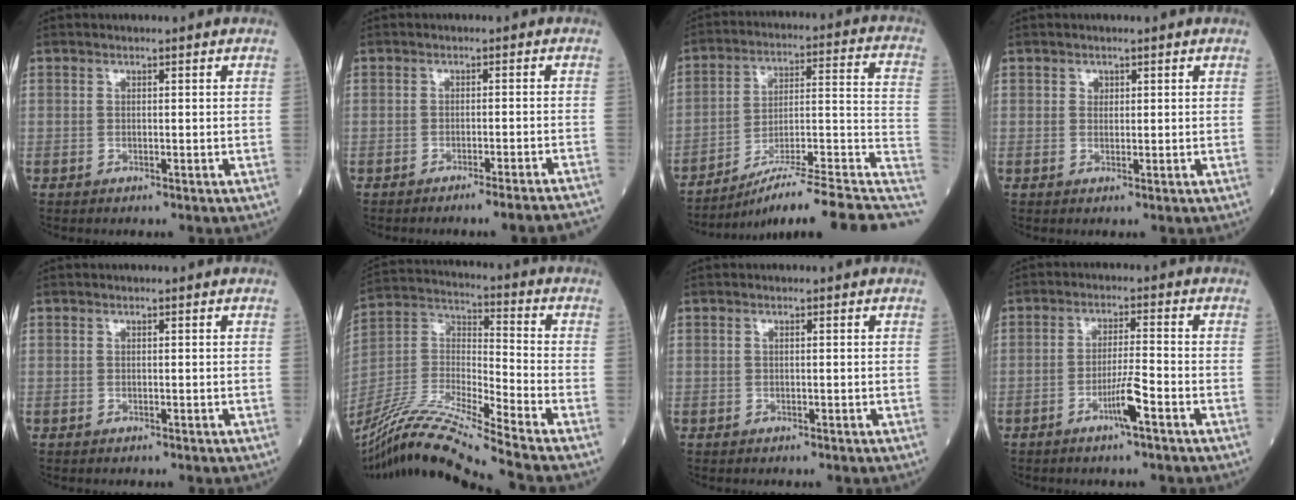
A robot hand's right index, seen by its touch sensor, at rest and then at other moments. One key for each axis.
{"total": 8.0, "fx": -7.3, "fy": -1.2, "fz": 3.0, "tx": -0.014, "ty": -0.012, "tz": -0.090}
{"total": 20.1, "fx": -14.7, "fy": 0.7, "fz": 13.7, "tx": -0.143, "ty": 0.025, "tz": -0.226}
{"total": 0.9, "fx": 0.4, "fy": 0.7, "fz": 0.3, "tx": 0.001, "ty": -0.002, "tz": 0.005}
{"total": 0.0}
{"total": 19.5, "fx": -16.5, "fy": -1.6, "fz": 10.3, "tx": -0.227, "ty": -0.024, "tz": -0.310}
{"total": 0.0}
{"total": 4.6, "fx": -2.4, "fy": -0.4, "fz": 3.9, "tx": -0.074, "ty": -0.006, "tz": -0.048}